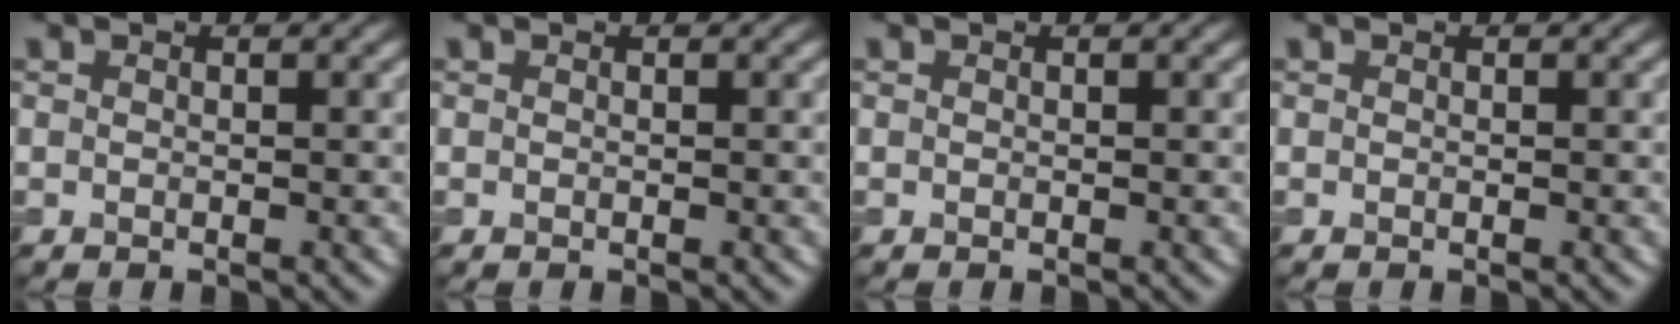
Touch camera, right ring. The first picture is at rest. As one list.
[{"total": 0.0}, {"total": 0.0}, {"total": 0.0}]